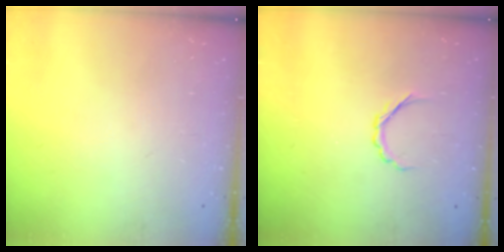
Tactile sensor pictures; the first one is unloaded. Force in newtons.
{"total": 3.1, "press": 3.0, "slide": 0.8}